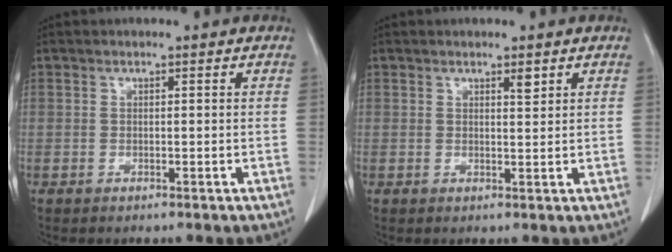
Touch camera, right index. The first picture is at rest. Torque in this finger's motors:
{"motor_torque": [0.03, 0.02, 0.00, 0.00]}